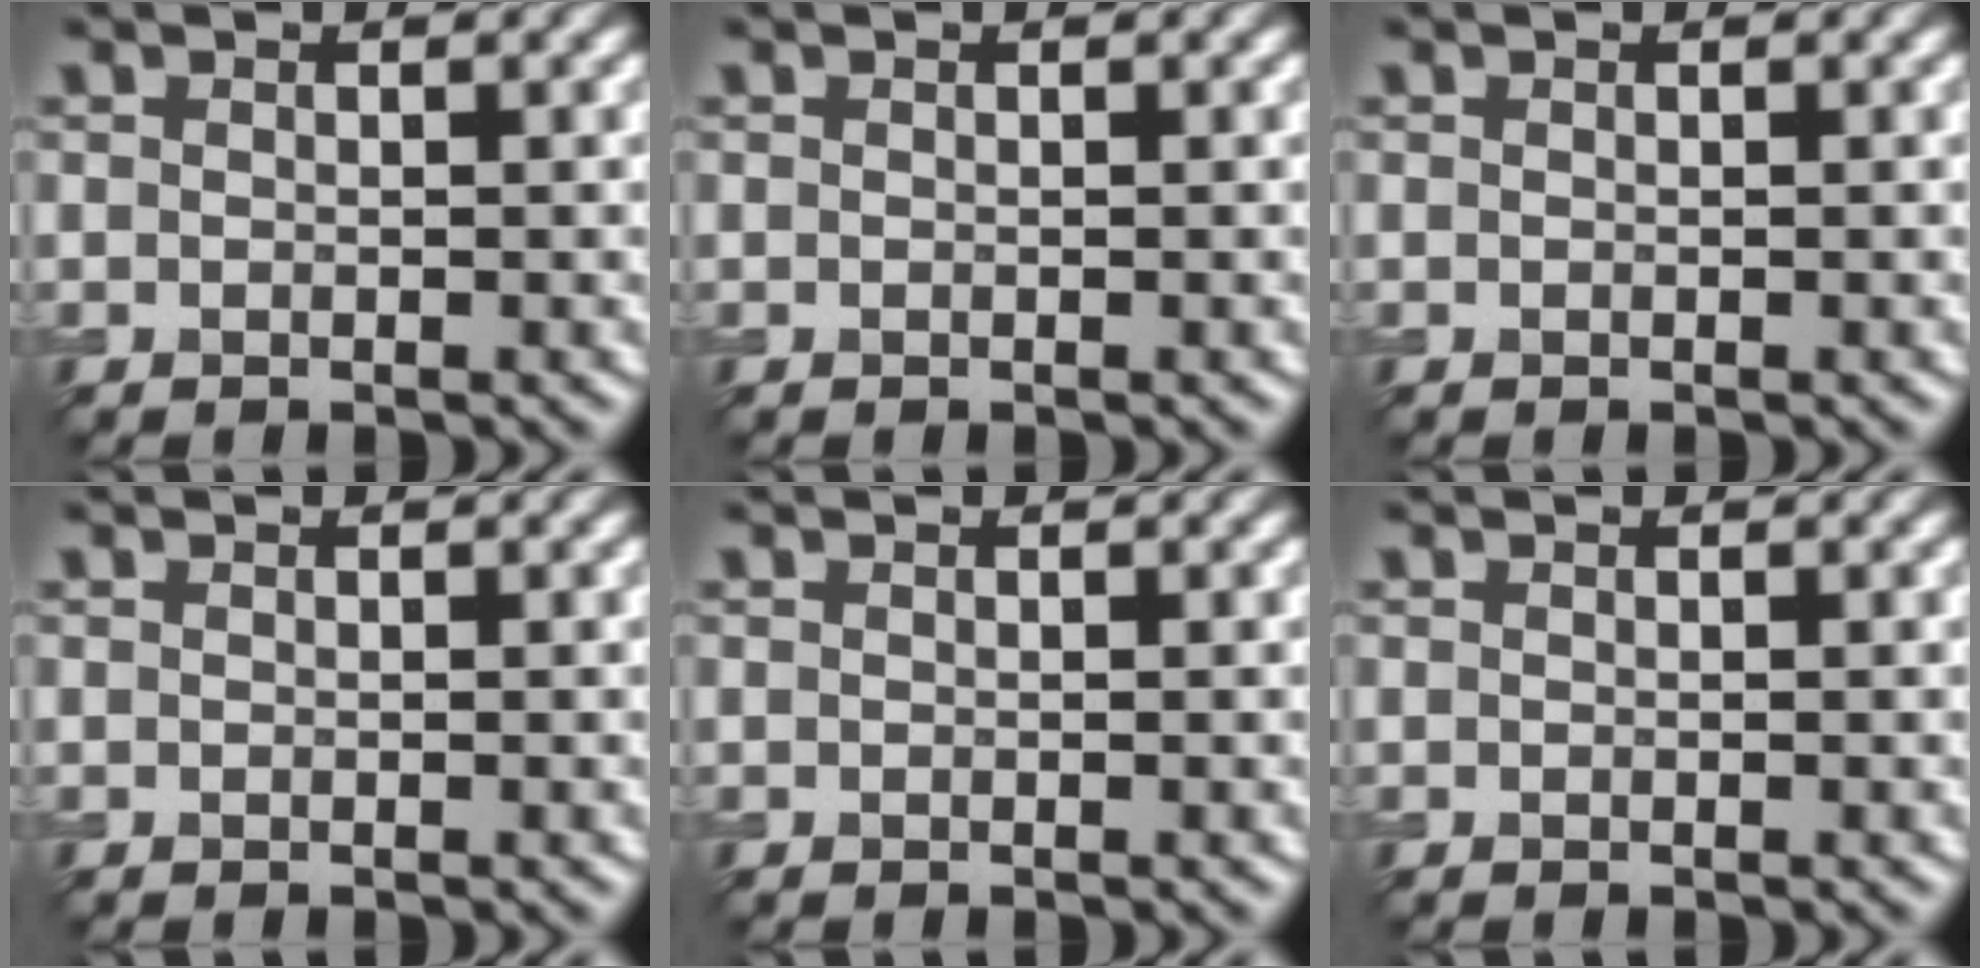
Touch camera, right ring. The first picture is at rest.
{"total": 0.0}
{"total": 0.0}
{"total": 0.0}
{"total": 0.0}
{"total": 0.0}